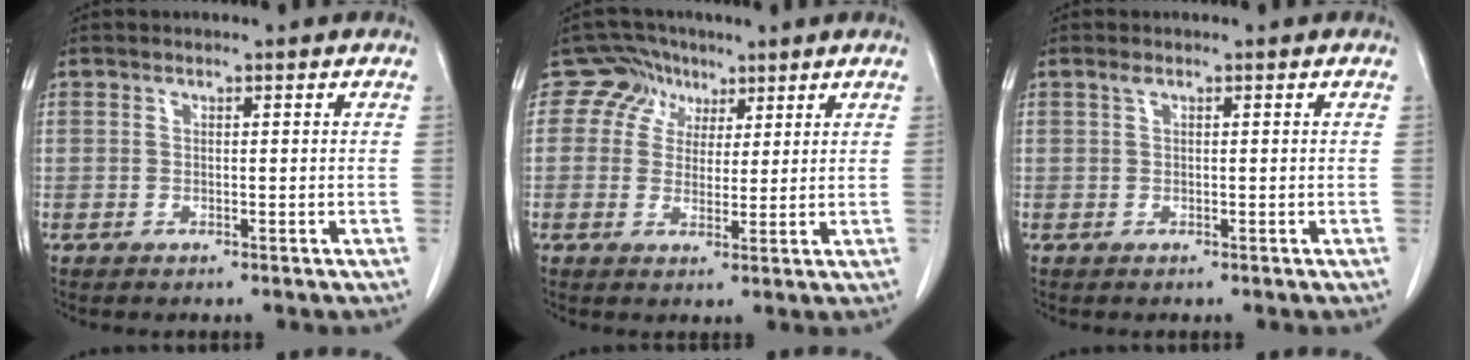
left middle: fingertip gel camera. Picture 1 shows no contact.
{"total": 5.7, "force": [3.1, 4.9, 0.3], "torque": [0.000, 0.017, 0.054]}
{"total": 0.5, "force": [0.4, 0.1, 0.4], "torque": [-0.013, 0.005, 0.007]}